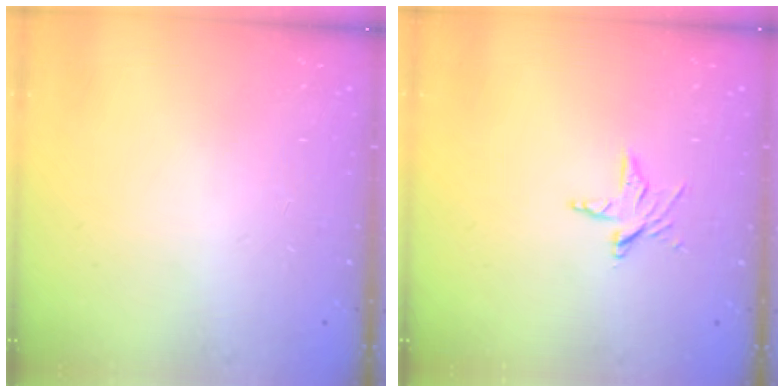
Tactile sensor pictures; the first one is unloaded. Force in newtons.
{"total": 5.1, "press": 5.0, "slide": 0.5}